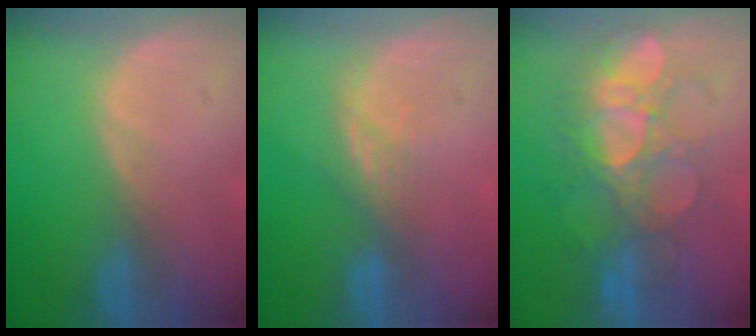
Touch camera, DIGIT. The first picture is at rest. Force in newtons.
{"total": 3.3, "press": 3.0, "slide": 1.5}
{"total": 9.0, "press": 8.8, "slide": 1.8}